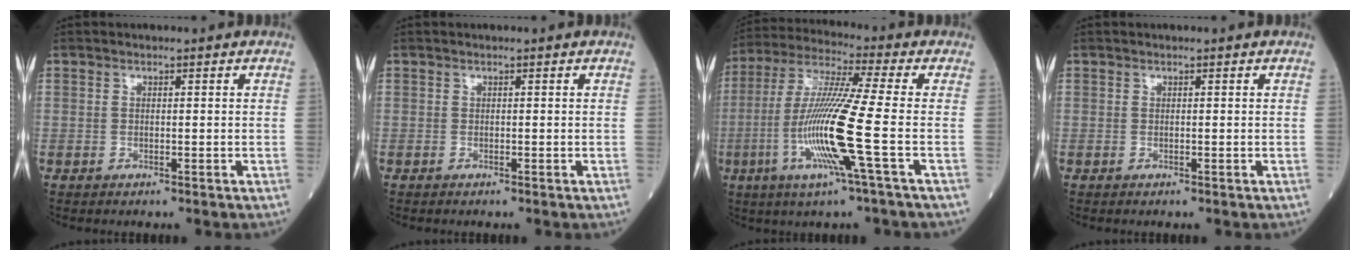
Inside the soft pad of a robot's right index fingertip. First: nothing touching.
{"total": 0.0}
{"total": 14.5, "force": [-3.9, -1.1, 14.0], "torque": [-0.287, -0.015, -0.087]}
{"total": 0.0}